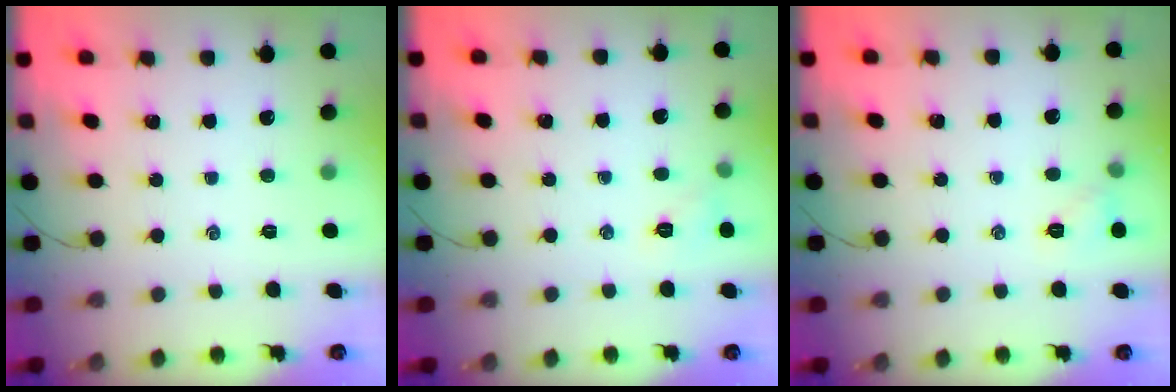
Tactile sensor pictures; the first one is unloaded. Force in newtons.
{"total": 5.6, "press": 5.4, "slide": 1.5}
{"total": 4.5, "press": 4.3, "slide": 1.3}